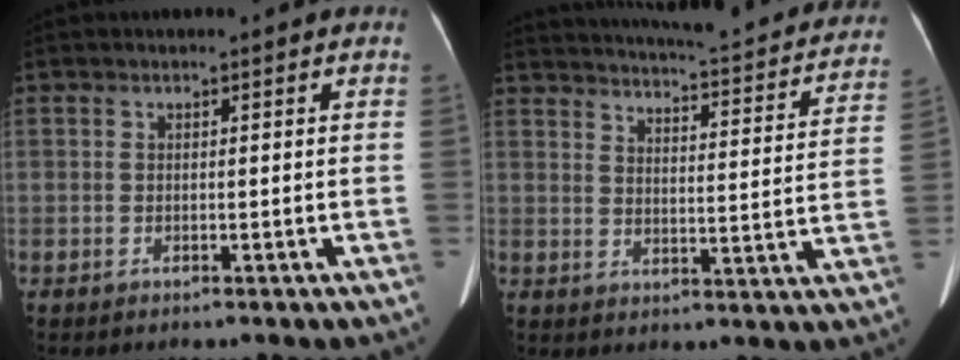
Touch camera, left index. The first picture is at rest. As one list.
[{"total": 27.6, "force": [25.1, 3.9, 10.8], "torque": [-0.167, -0.052, 0.302]}]